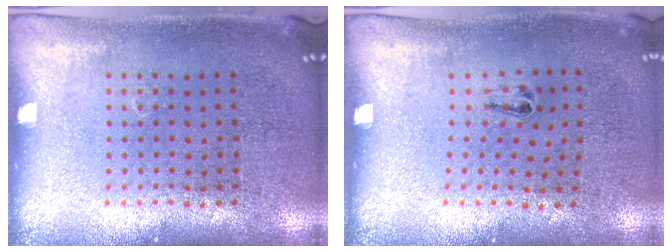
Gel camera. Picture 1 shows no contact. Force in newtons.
{"total": 0.5, "press": 0.3, "slide": 0.5}